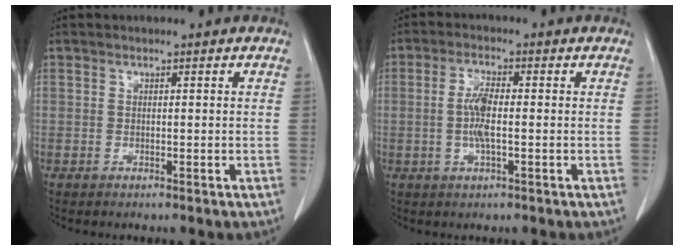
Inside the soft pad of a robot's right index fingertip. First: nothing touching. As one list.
[{"total": 4.7, "force": [-0.3, 0.8, 4.6], "torque": [-0.100, -0.001, -0.008]}]